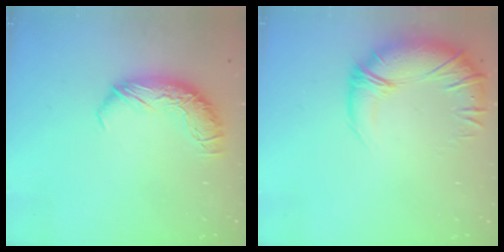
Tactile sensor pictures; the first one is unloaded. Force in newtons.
{"total": 2.9, "press": 0.7, "slide": 2.8}